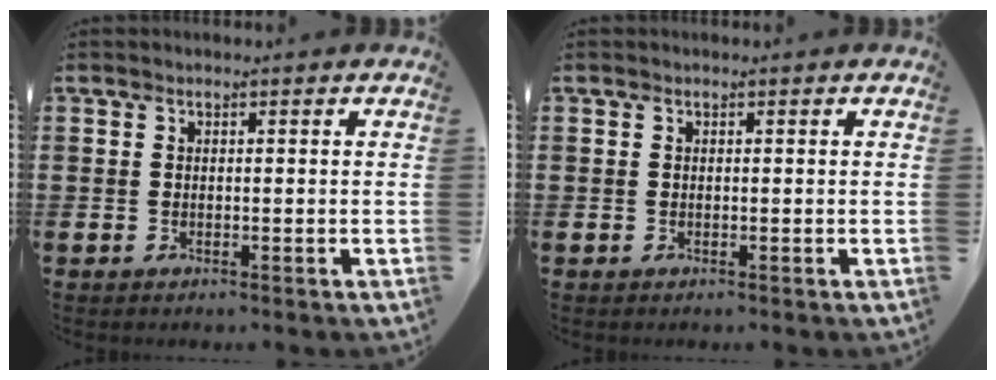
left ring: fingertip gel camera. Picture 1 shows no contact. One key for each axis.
{"total": 0.0}